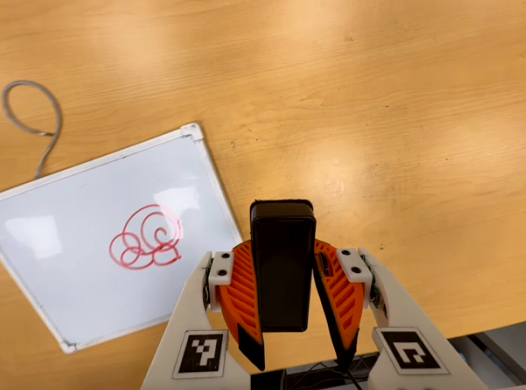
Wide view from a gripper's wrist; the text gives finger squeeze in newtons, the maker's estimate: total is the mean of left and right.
{"total": 8.2, "left": 6.9, "right": 9.5}